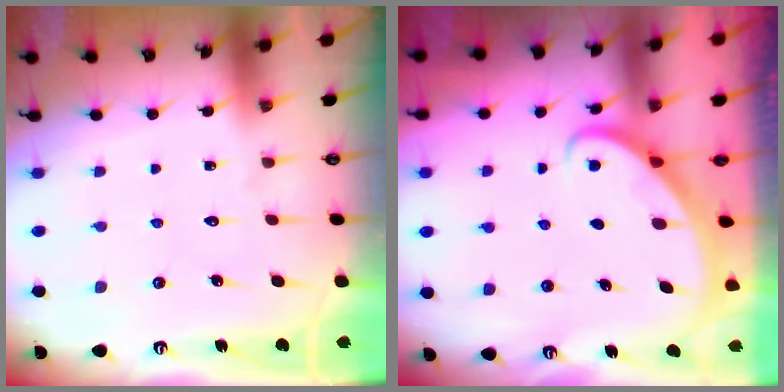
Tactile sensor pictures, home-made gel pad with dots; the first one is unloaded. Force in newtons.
{"total": 2.8, "press": 2.8, "slide": 0.2}